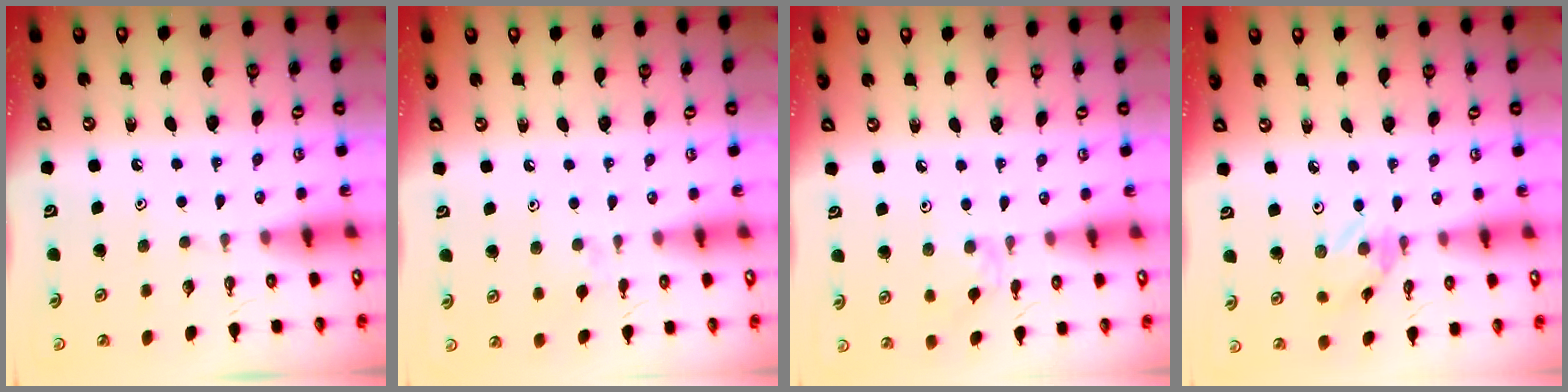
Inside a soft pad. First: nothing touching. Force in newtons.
{"total": 4.1, "press": 4.0, "slide": 0.6}
{"total": 4.1, "press": 4.1, "slide": 0.6}
{"total": 2.1, "press": 2.1, "slide": 0.1}